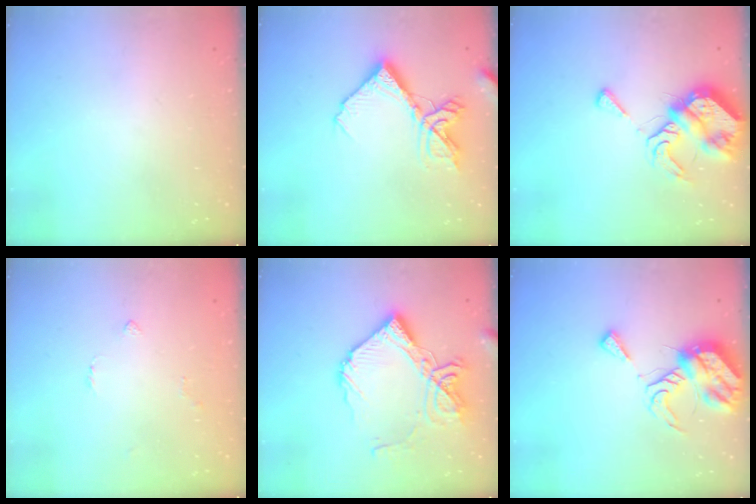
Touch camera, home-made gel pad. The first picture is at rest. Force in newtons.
{"total": 13.0, "press": 13.0, "slide": 0.7}
{"total": 11.0, "press": 10.9, "slide": 1.2}
{"total": 2.3, "press": 2.2, "slide": 0.6}
{"total": 17.4, "press": 17.3, "slide": 1.8}
{"total": 10.9, "press": 10.9, "slide": 1.2}